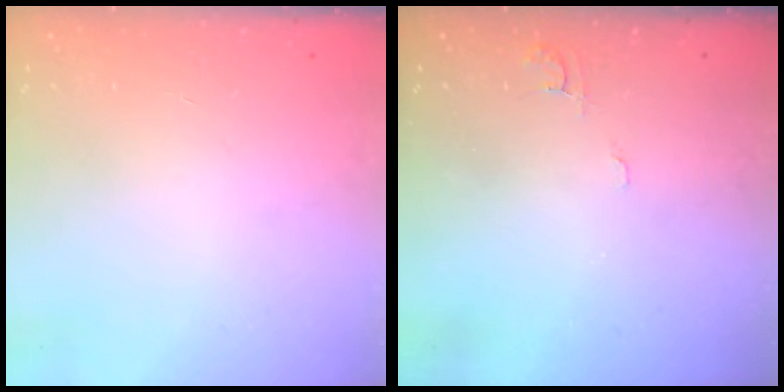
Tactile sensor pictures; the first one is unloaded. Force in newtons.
{"total": 4.6, "press": 4.6, "slide": 0.3}